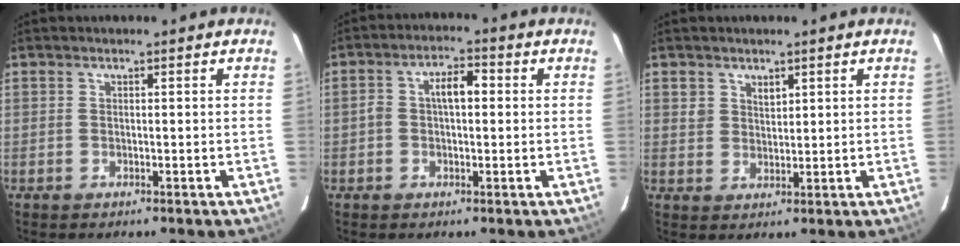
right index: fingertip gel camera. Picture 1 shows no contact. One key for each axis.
{"total": 5.2, "fx": 0.3, "fy": 2.8, "fz": 4.4, "tx": -0.077, "ty": 0.017, "tz": 0.005}
{"total": 3.0, "fx": 1.7, "fy": 2.3, "fz": 0.7, "tx": -0.004, "ty": 0.006, "tz": 0.034}